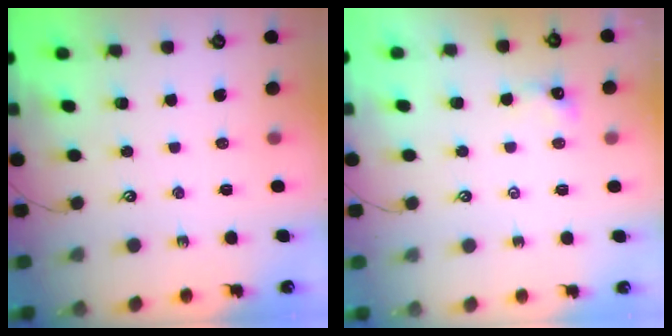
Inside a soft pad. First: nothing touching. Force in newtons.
{"total": 0.8, "press": 0.8, "slide": 0.3}